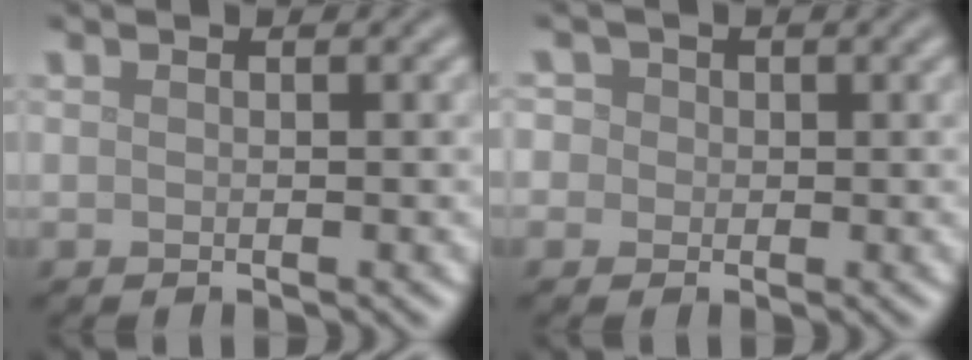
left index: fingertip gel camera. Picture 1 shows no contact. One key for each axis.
{"total": 4.1, "fx": 1.4, "fy": 3.5, "fz": 1.6, "tx": -0.014, "ty": 0.032, "tz": -0.006}